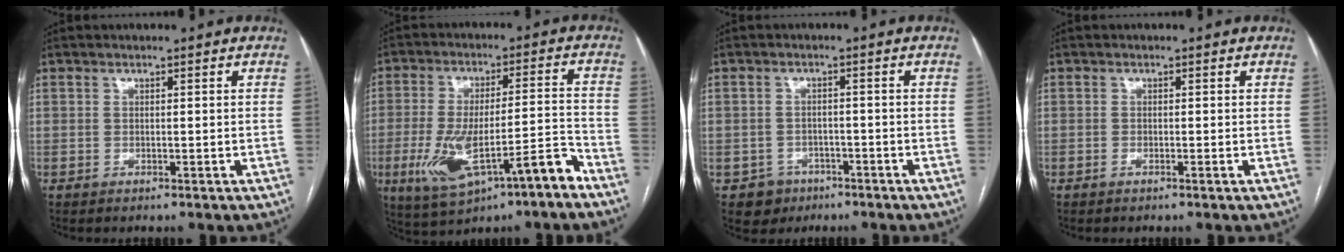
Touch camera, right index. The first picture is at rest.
{"total": 14.0, "force": [-6.9, 3.2, 11.8], "torque": [-0.212, 0.014, -0.100]}
{"total": 3.9, "force": [-2.1, 3.3, 0.0], "torque": [0.005, 0.013, -0.029]}
{"total": 0.8, "force": [-0.4, 0.1, 0.6], "torque": [-0.010, -0.001, -0.006]}